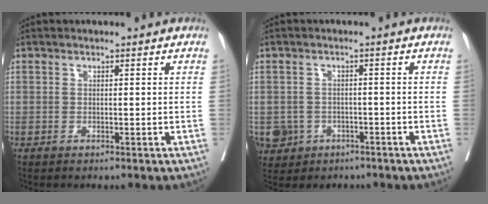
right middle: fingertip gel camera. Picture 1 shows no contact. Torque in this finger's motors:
{"motor_torque": [0.17, -0.12, 0.03, 0.00]}